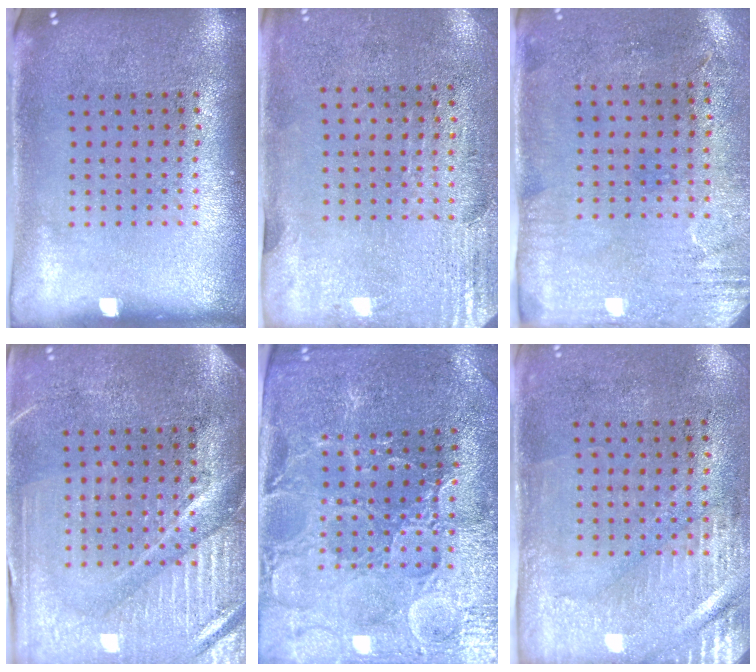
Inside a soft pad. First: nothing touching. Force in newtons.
{"total": 2.9, "press": 2.5, "slide": 1.5}
{"total": 3.0, "press": 2.4, "slide": 1.8}
{"total": 4.0, "press": 3.7, "slide": 1.6}
{"total": 3.4, "press": 3.4, "slide": 0.5}
{"total": 3.0, "press": 2.5, "slide": 1.6}